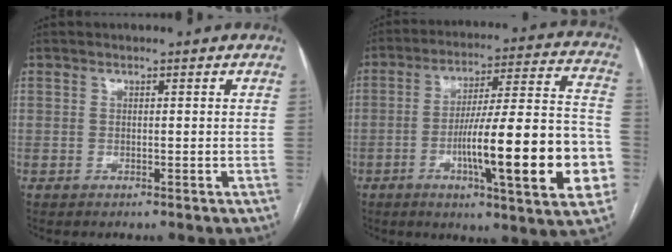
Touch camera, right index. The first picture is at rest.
{"total": 22.3, "force": [-5.9, 2.4, 21.3], "torque": [-0.274, 0.009, -0.083]}